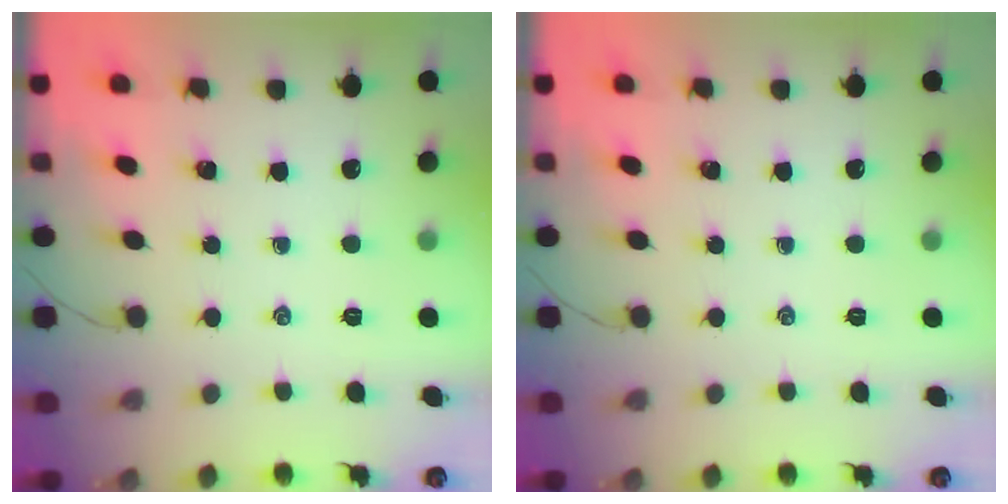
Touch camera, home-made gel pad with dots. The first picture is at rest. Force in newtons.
{"total": 0.0}